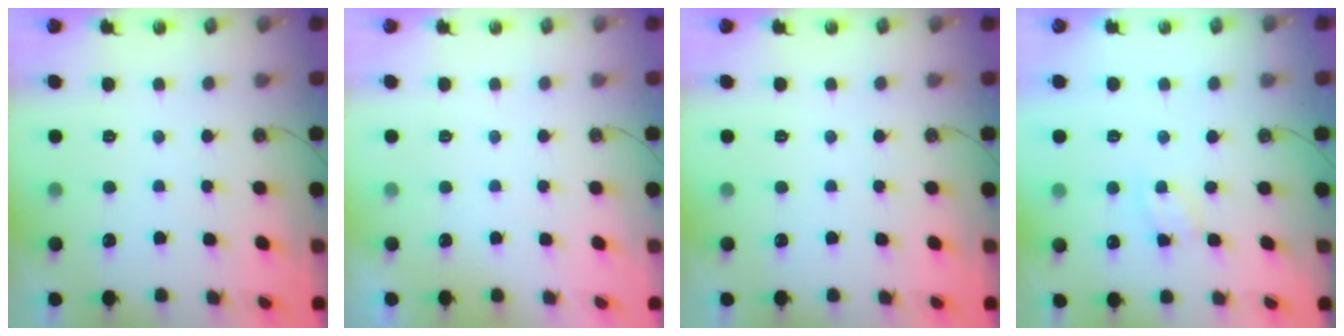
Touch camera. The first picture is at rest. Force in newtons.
{"total": 0.0}
{"total": 0.0}
{"total": 2.0, "press": 2.0, "slide": 0.3}